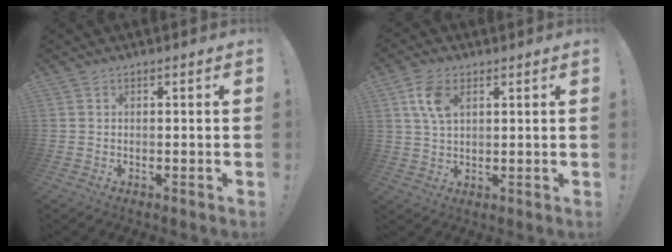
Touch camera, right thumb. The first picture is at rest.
{"total": 8.0, "force": [3.3, 4.8, 5.5], "torque": [-0.108, 0.000, 0.064]}